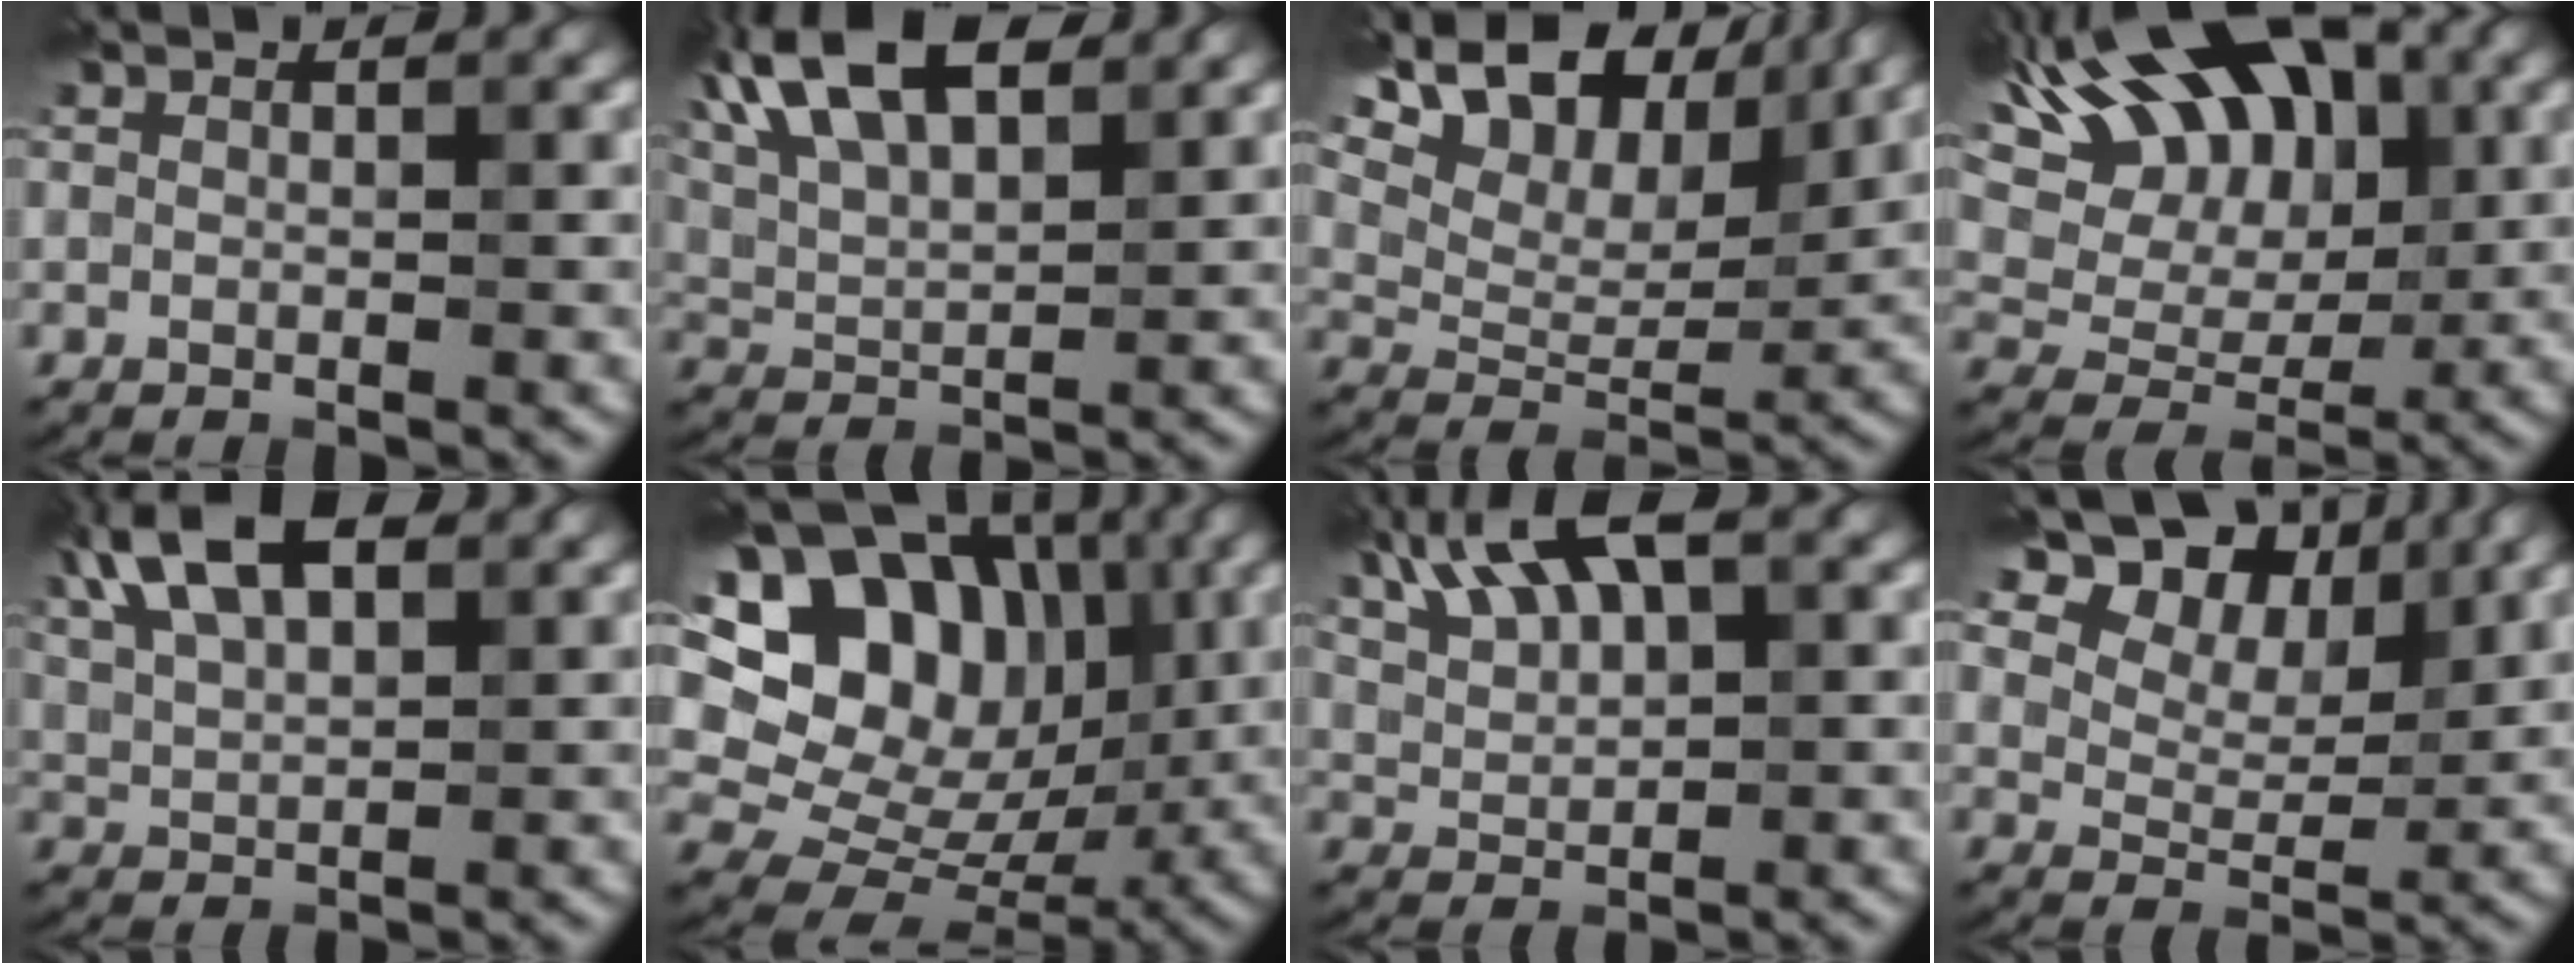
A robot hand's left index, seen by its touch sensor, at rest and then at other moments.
{"total": 12.4, "force": [6.9, 5.2, 8.9], "torque": [-0.181, 0.045, 0.099]}
{"total": 16.3, "force": [10.2, 8.4, 9.5], "torque": [-0.198, 0.048, 0.160]}
{"total": 15.7, "force": [6.9, 9.0, 10.8], "torque": [-0.190, 0.063, 0.096]}
{"total": 9.1, "force": [4.6, 4.4, 6.5], "torque": [-0.140, 0.042, 0.070]}
{"total": 19.6, "force": [7.1, 14.8, 10.7], "torque": [-0.214, 0.077, 0.121]}
{"total": 7.7, "force": [4.4, 3.1, 5.6], "torque": [-0.113, 0.021, 0.077]}
{"total": 11.2, "force": [6.9, 6.5, 5.9], "torque": [-0.108, 0.002, 0.126]}